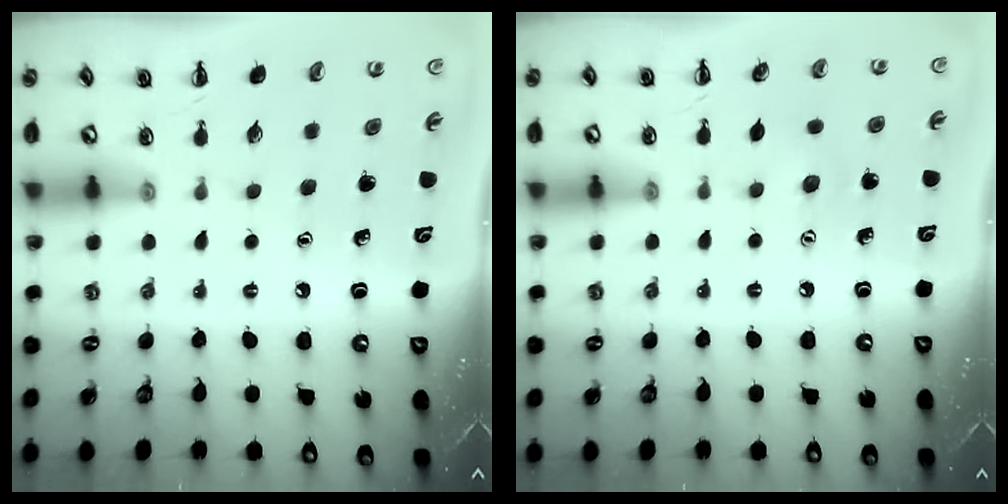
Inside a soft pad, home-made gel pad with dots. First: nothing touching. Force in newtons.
{"total": 2.9, "press": 2.8, "slide": 0.7}